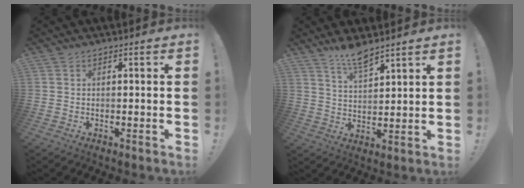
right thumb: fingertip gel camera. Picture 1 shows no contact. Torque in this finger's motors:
{"motor_torque": [-0.89, 0.78, 0.80, 0.30, -0.01]}